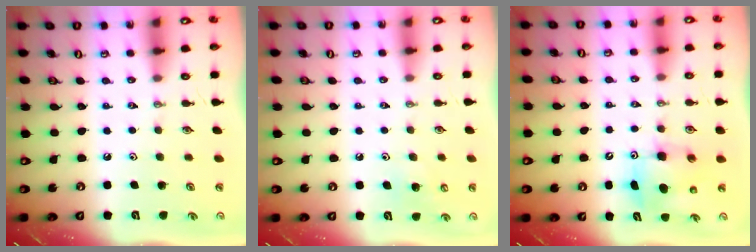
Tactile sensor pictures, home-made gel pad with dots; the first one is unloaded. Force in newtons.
{"total": 7.0, "press": 7.0, "slide": 1.0}
{"total": 8.3, "press": 8.1, "slide": 1.9}